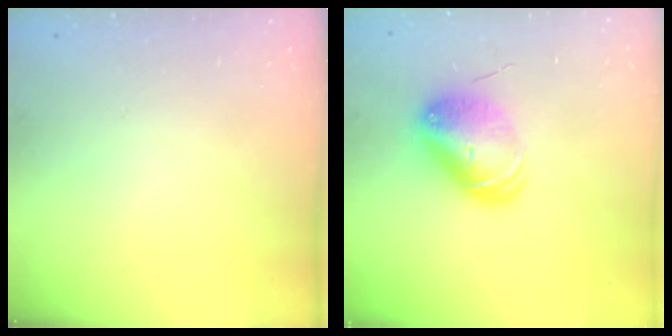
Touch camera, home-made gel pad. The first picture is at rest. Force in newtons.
{"total": 10.3, "press": 10.2, "slide": 1.5}